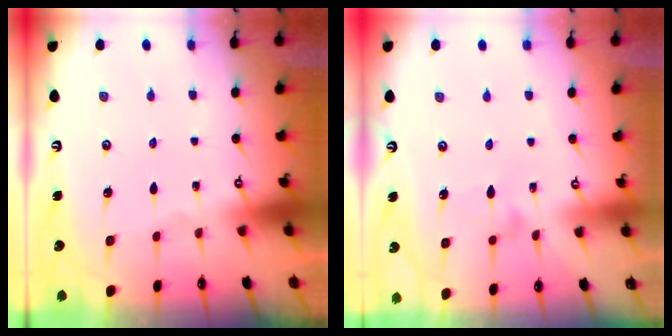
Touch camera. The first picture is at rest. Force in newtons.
{"total": 5.6, "press": 5.6, "slide": 0.2}